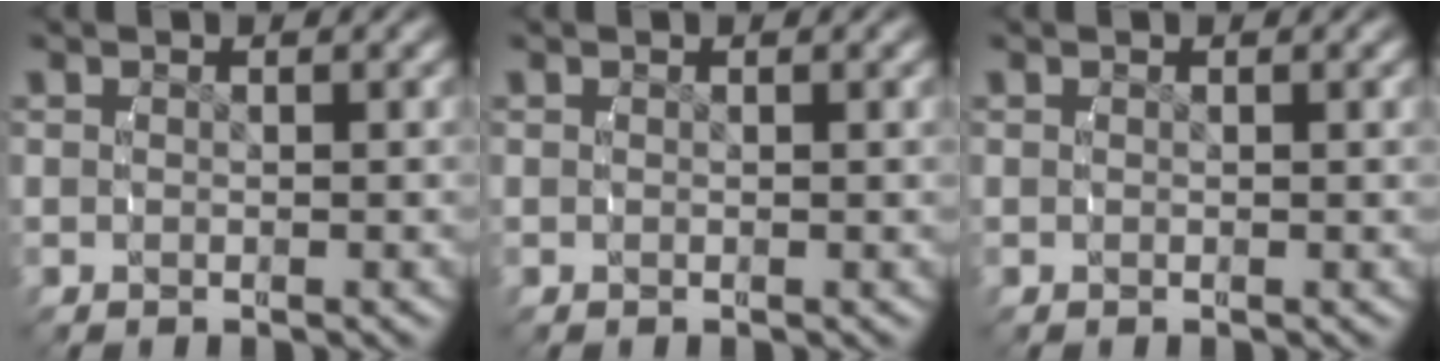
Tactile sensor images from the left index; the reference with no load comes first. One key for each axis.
{"total": 0.0}
{"total": 0.0}